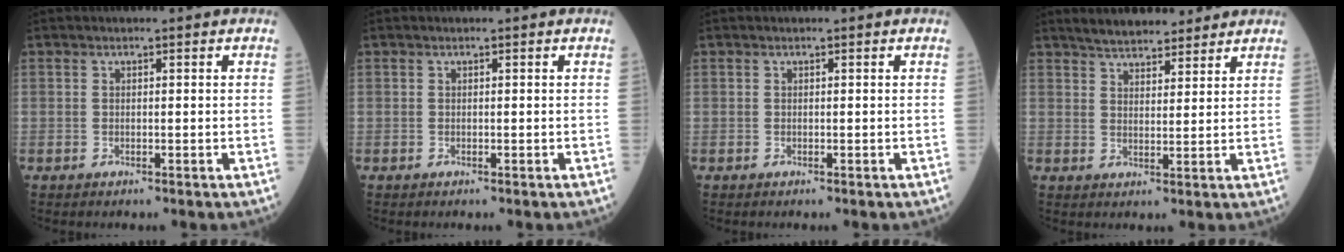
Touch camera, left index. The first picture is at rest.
{"total": 0.0}
{"total": 0.0}
{"total": 8.6, "force": [7.6, 2.5, 3.2], "torque": [-0.044, 0.017, 0.118]}